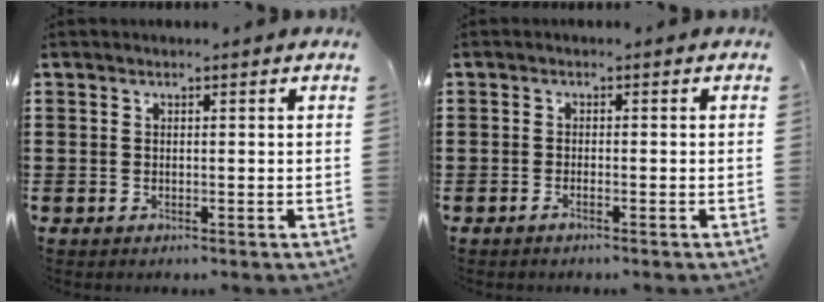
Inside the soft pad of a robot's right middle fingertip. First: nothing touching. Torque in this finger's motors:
{"motor_torque": [0.00, 0.02, -0.04, -0.01]}